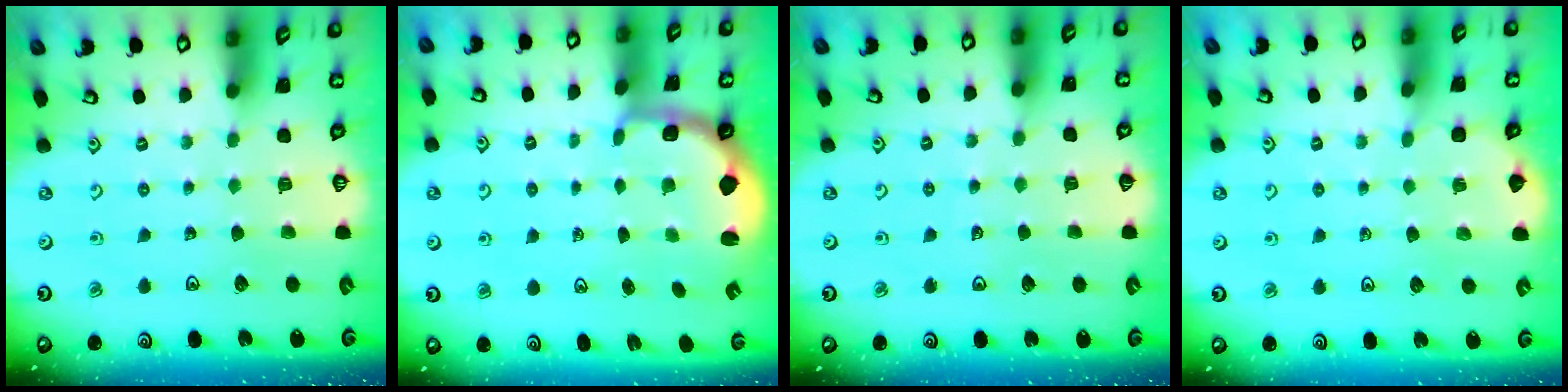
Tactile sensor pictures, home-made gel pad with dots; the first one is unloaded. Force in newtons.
{"total": 2.2, "press": 1.5, "slide": 1.6}
{"total": 1.9, "press": 1.9, "slide": 0.2}
{"total": 1.6, "press": 1.5, "slide": 0.2}